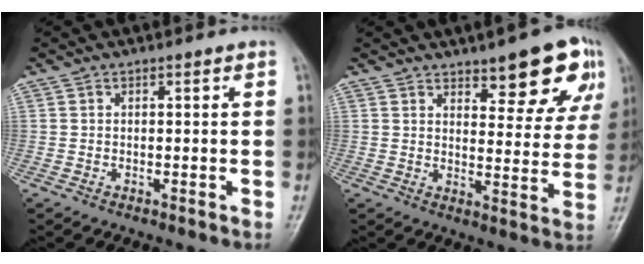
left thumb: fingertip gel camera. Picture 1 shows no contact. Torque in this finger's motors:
{"motor_torque": [0.29, 0.17, 0.22, -0.09, 0.05]}